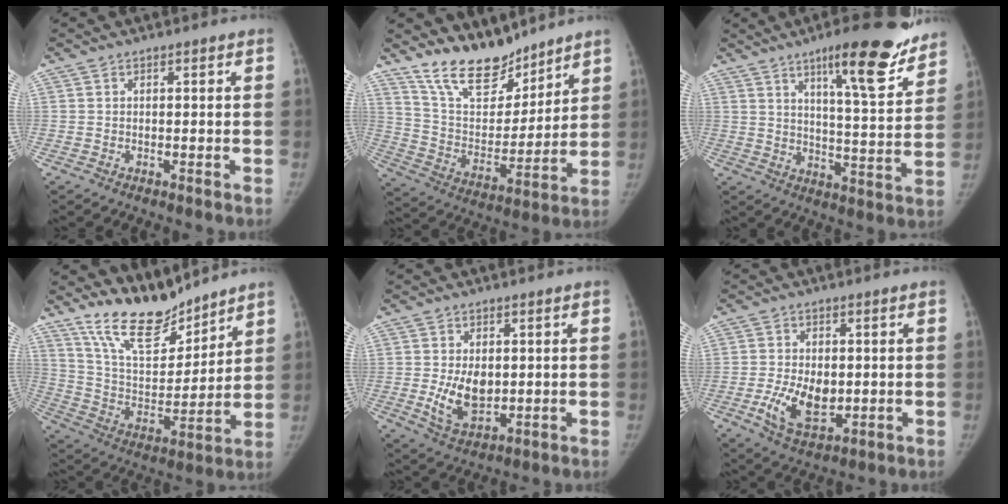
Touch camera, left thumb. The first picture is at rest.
{"total": 15.3, "force": [13.0, 6.1, 5.2], "torque": [-0.049, -0.085, 0.244]}
{"total": 17.0, "force": [11.4, 3.5, 12.1], "torque": [-0.140, -0.064, 0.169]}
{"total": 15.2, "force": [12.8, 5.2, 6.2], "torque": [-0.073, -0.081, 0.242]}
{"total": 8.2, "force": [0.0, 5.2, 6.3], "torque": [-0.093, -0.013, 0.012]}
{"total": 9.7, "force": [-1.3, 5.9, 7.7], "torque": [-0.124, -0.008, -0.013]}